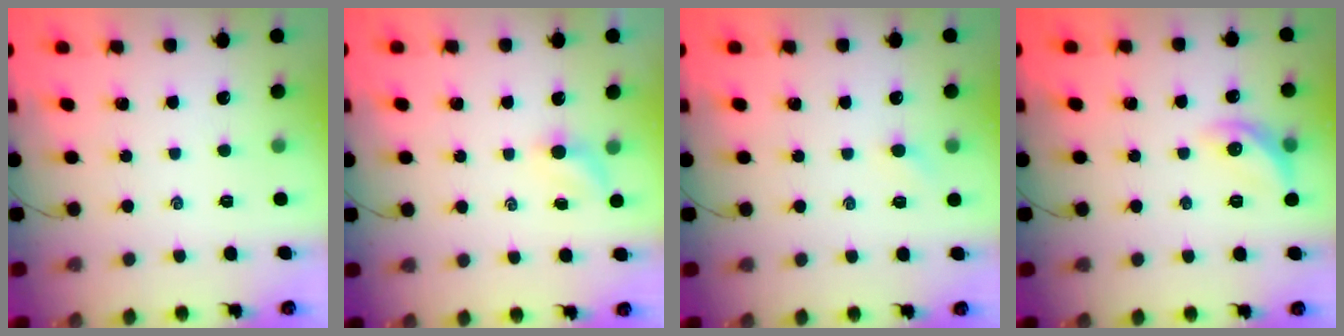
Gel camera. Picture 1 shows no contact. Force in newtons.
{"total": 2.4, "press": 2.3, "slide": 0.7}
{"total": 3.3, "press": 3.1, "slide": 1.0}
{"total": 9.4, "press": 9.4, "slide": 0.0}